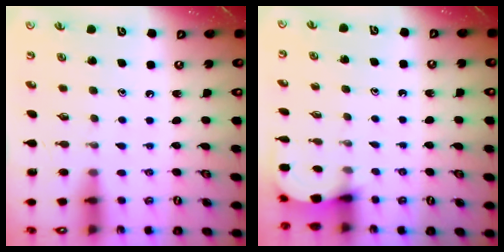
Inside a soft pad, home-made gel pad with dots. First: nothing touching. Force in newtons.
{"total": 2.5, "press": 2.5, "slide": 0.2}